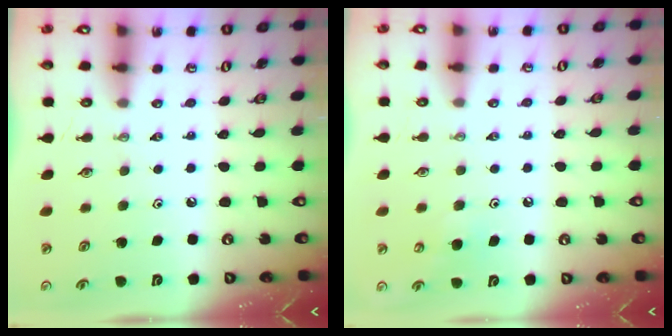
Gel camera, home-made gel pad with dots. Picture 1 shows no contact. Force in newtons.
{"total": 5.7, "press": 5.7, "slide": 0.9}